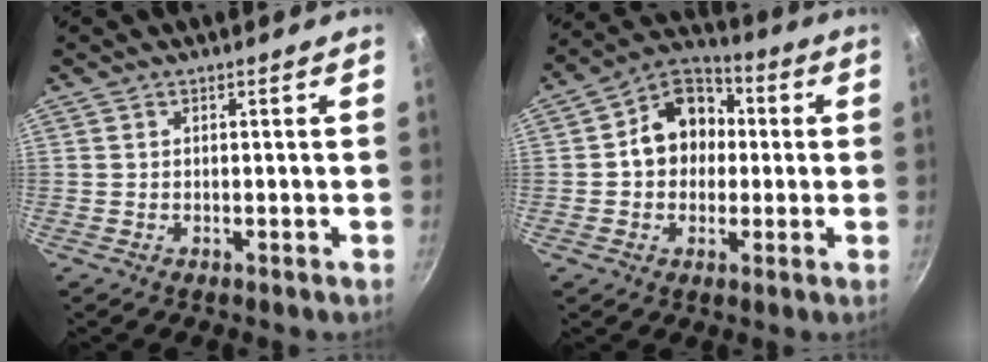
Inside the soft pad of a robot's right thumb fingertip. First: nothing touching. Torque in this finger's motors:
{"motor_torque": [-0.18, 0.36, 0.74, -0.60, 0.20]}